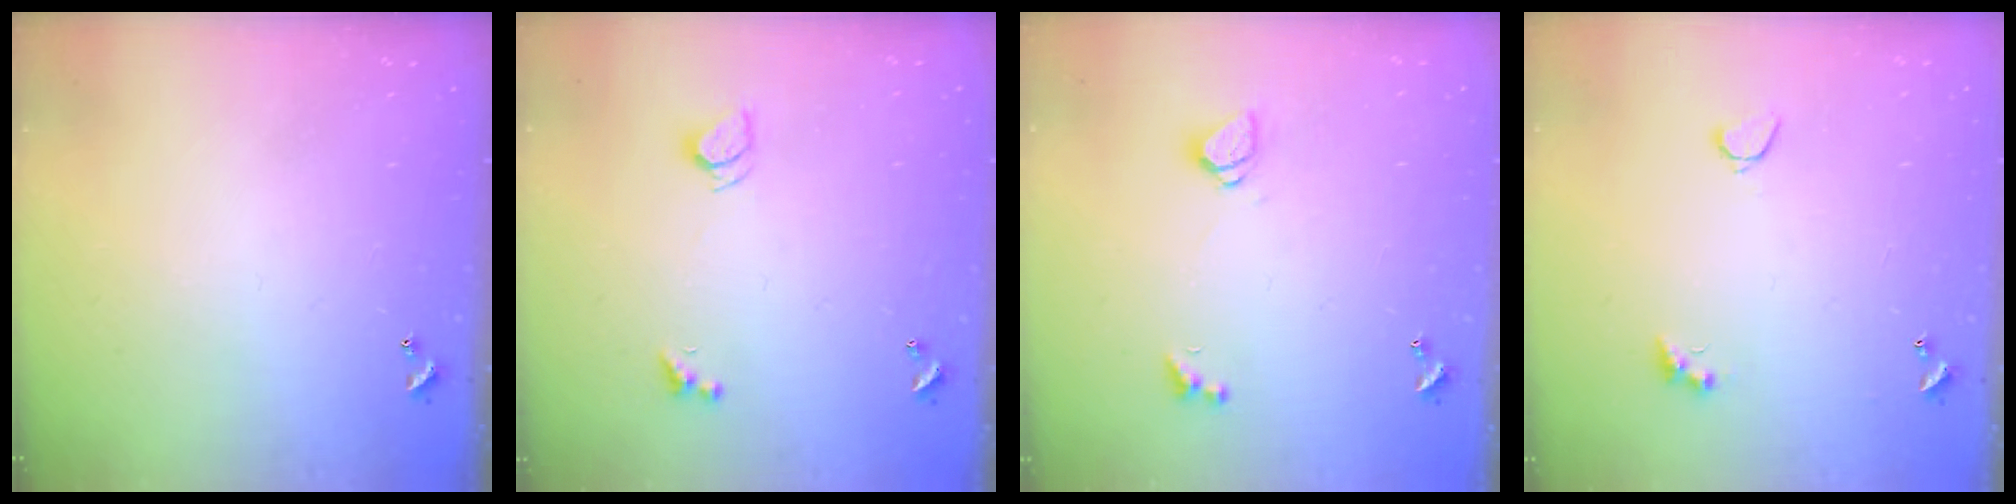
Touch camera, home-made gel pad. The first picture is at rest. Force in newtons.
{"total": 2.5, "press": 2.4, "slide": 0.6}
{"total": 1.6, "press": 1.6, "slide": 0.5}
{"total": 3.5, "press": 3.3, "slide": 0.9}